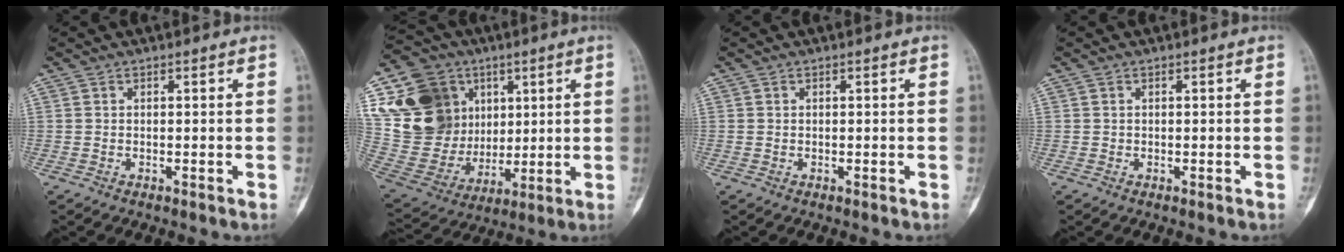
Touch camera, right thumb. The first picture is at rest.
{"total": 21.8, "force": [7.3, 18.0, 10.0], "torque": [-0.166, 0.006, 0.156]}
{"total": 0.0}
{"total": 0.0}